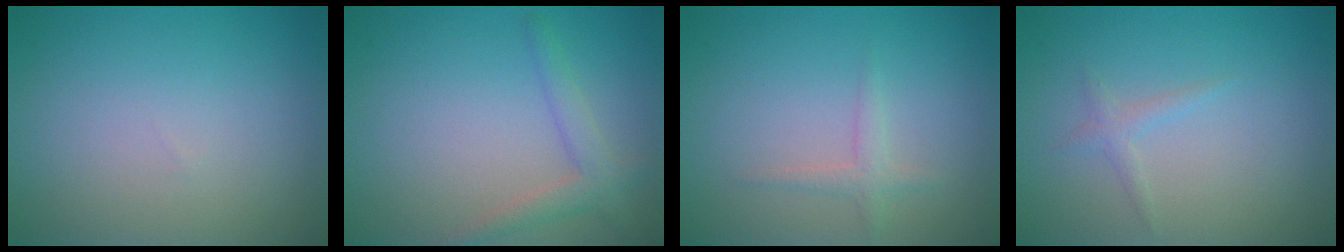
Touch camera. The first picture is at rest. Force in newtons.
{"total": 2.3, "press": 2.3, "slide": 0.1}
{"total": 1.3, "press": 1.3, "slide": 0.0}
{"total": 1.0, "press": 1.0, "slide": 0.1}